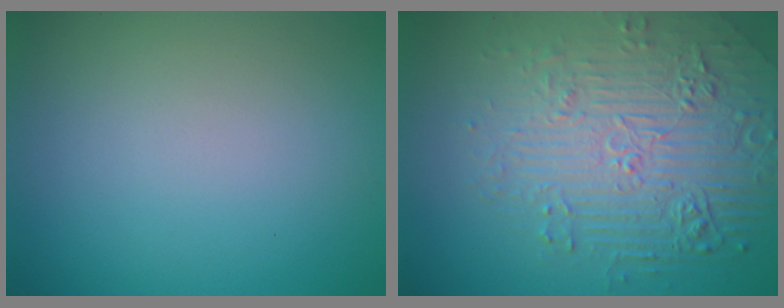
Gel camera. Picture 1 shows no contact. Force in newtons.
{"total": 7.3, "press": 5.4, "slide": 4.8}